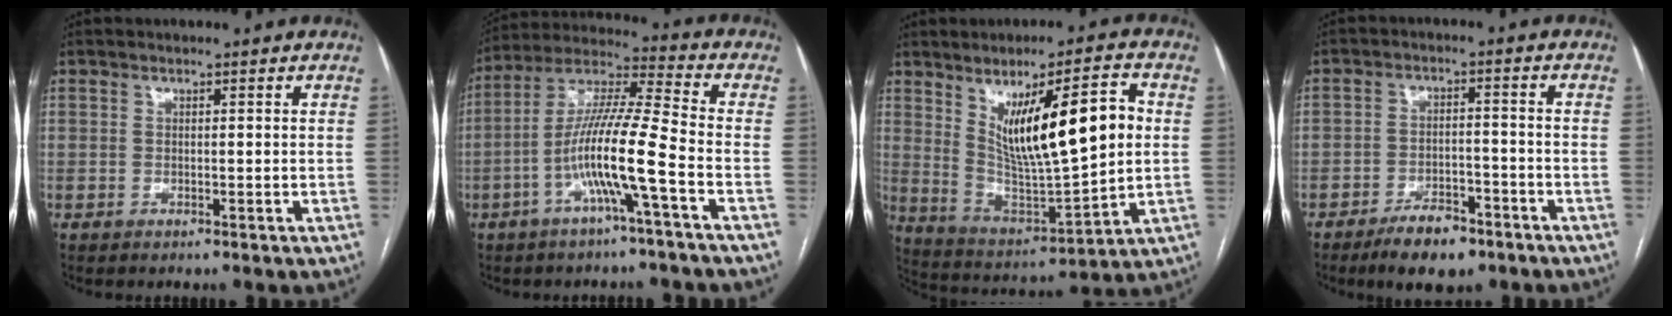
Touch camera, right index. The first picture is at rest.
{"total": 12.5, "force": [-4.5, -0.5, 11.6], "torque": [-0.227, 0.012, -0.090]}
{"total": 16.9, "force": [3.9, 2.8, 16.2], "torque": [-0.273, 0.000, 0.079]}
{"total": 7.3, "force": [-5.3, 2.9, 4.2], "torque": [-0.072, 0.000, -0.086]}